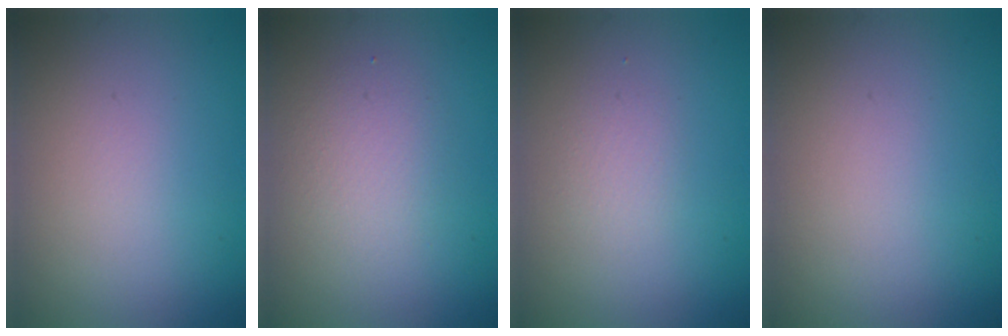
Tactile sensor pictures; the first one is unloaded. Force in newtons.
{"total": 2.3, "press": 2.3, "slide": 0.1}
{"total": 1.1, "press": 1.1, "slide": 0.1}
{"total": 0.0}